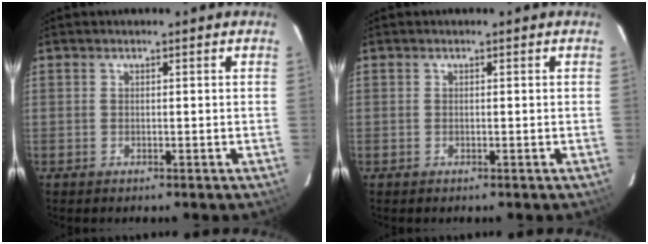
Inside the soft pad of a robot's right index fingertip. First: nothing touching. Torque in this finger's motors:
{"motor_torque": [0.00, -0.01, 0.00, 0.00]}